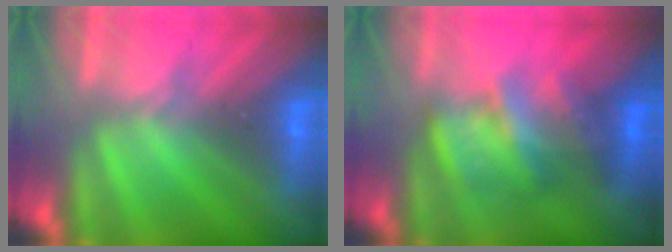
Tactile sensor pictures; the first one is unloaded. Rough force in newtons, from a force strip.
{"total": 4.6}